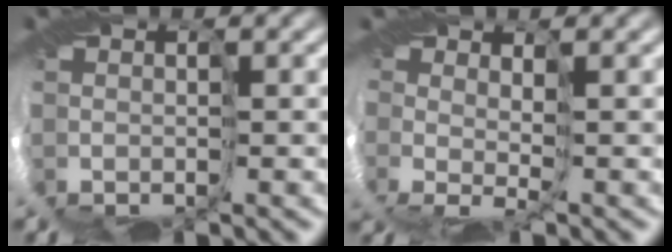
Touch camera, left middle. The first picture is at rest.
{"total": 1.2, "force": [0.5, -0.7, 0.8], "torque": [-0.011, -0.002, 0.014]}